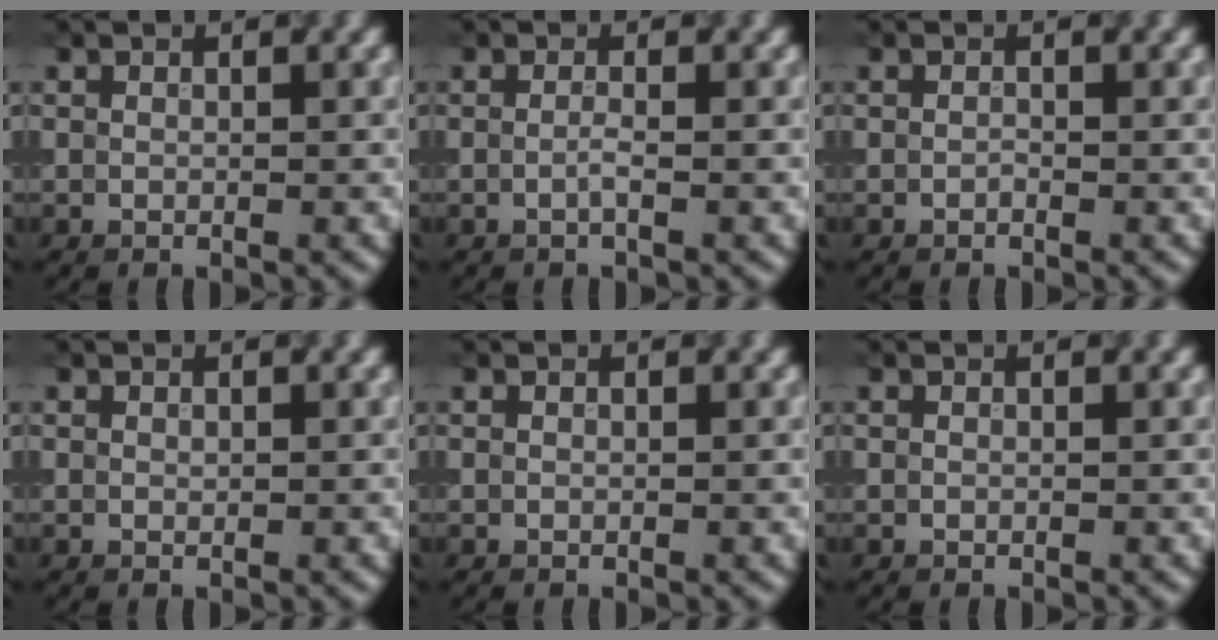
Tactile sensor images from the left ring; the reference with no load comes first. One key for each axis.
{"total": 0.9, "fx": -0.2, "fy": 0.1, "fz": 0.8, "tx": -0.018, "ty": -0.005, "tz": -0.006}
{"total": 0.0}
{"total": 0.0}
{"total": 0.0}
{"total": 0.0}